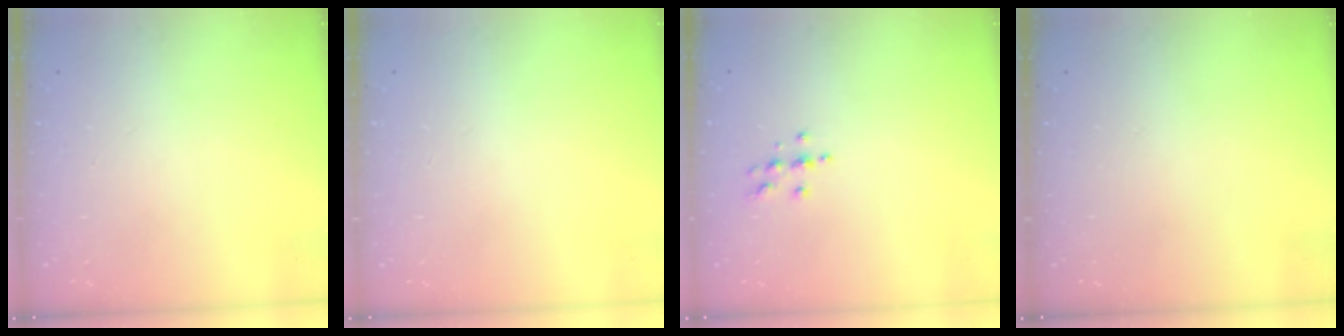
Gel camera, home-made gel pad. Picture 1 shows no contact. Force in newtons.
{"total": 0.0}
{"total": 5.6, "press": 5.5, "slide": 0.7}
{"total": 0.0}